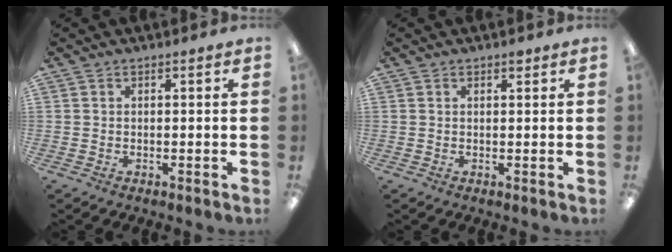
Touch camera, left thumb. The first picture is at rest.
{"total": 1.1, "force": [0.9, 0.3, 0.6], "torque": [-0.004, -0.003, 0.014]}